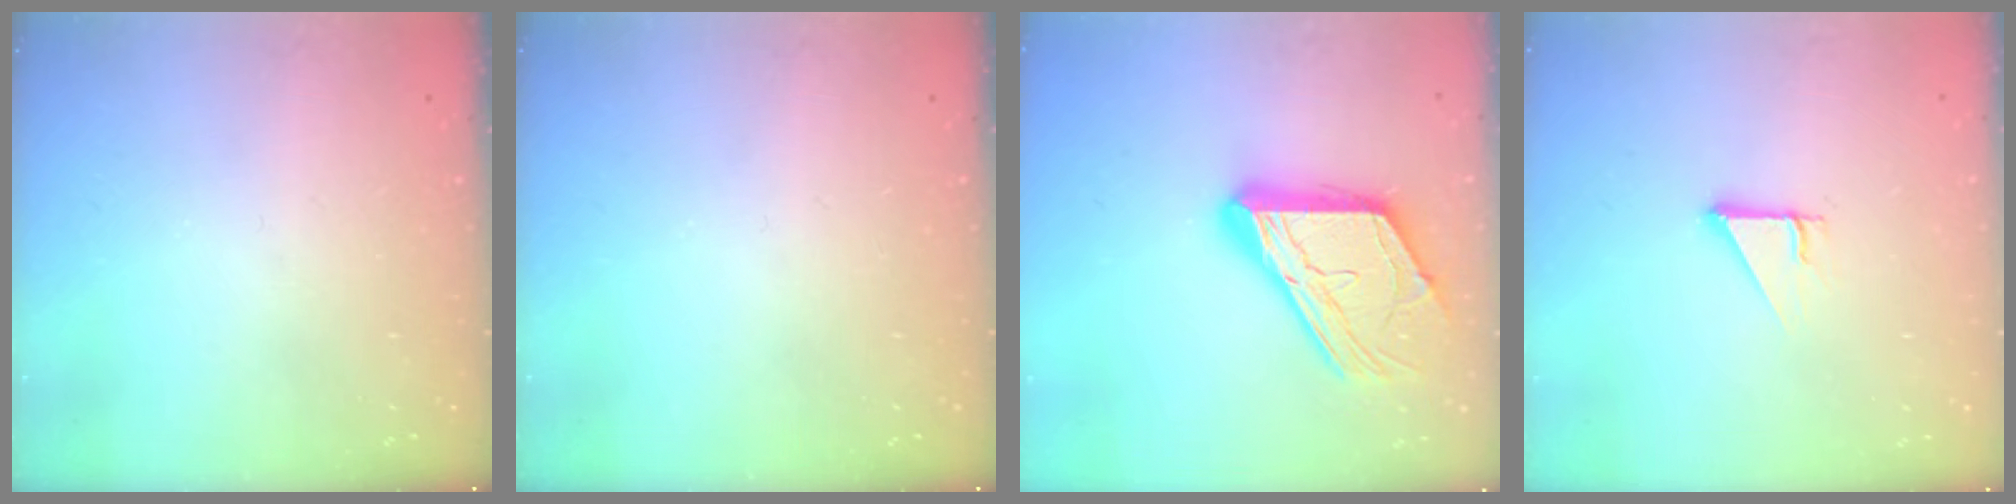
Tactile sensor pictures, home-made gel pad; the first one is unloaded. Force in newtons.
{"total": 0.0}
{"total": 19.1, "press": 19.0, "slide": 1.7}
{"total": 2.5, "press": 2.5, "slide": 0.1}